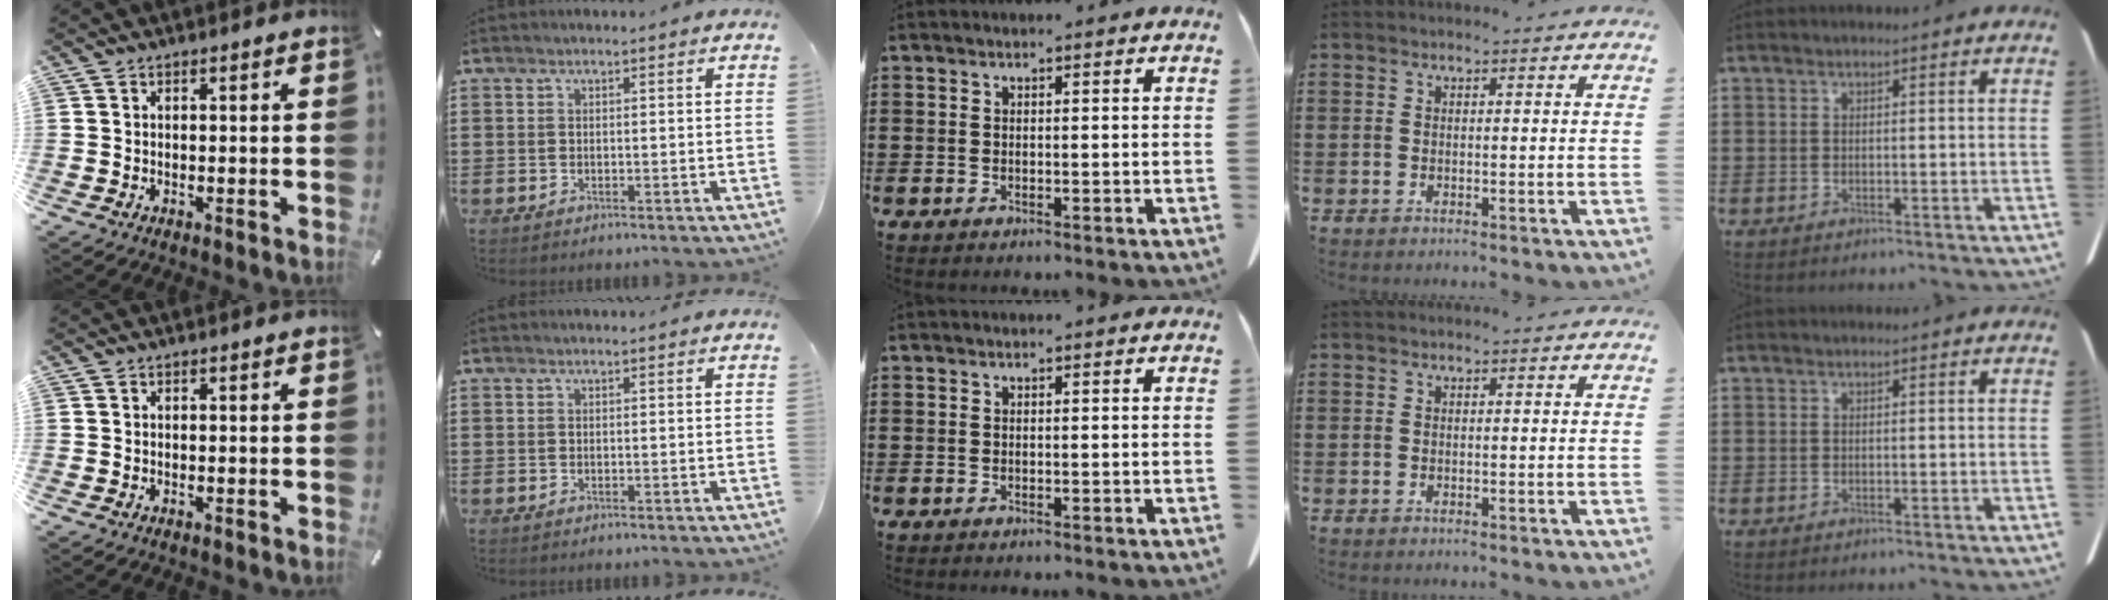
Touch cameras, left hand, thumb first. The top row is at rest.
{}